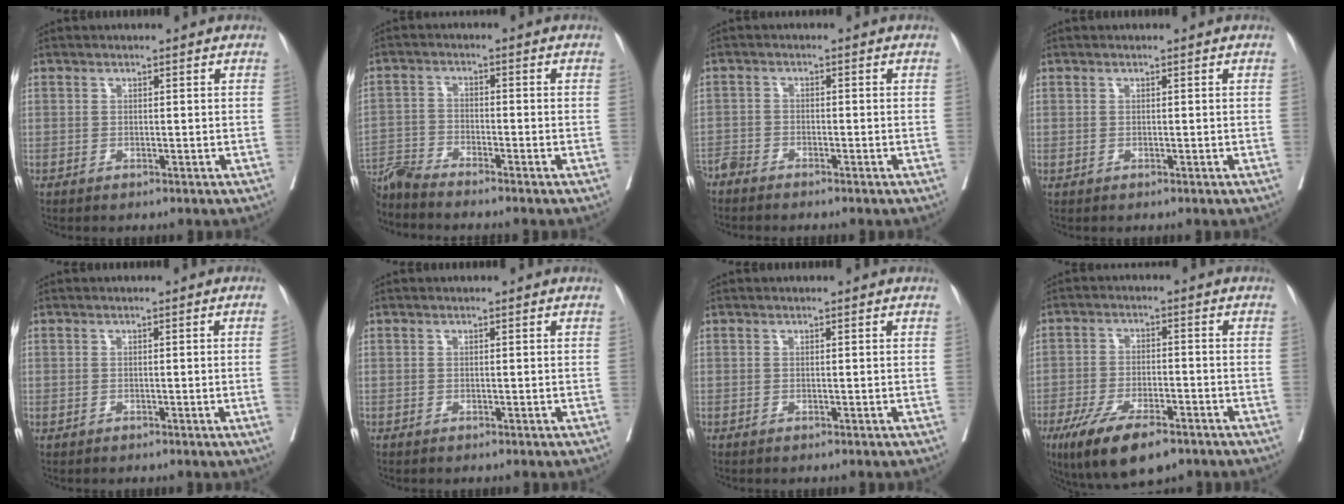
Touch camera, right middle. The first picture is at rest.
{"total": 6.0, "force": [-5.7, -1.3, 1.1], "torque": [-0.018, -0.011, -0.111]}
{"total": 2.3, "force": [-2.3, 0.2, 0.3], "torque": [-0.001, -0.006, -0.047]}
{"total": 0.0}
{"total": 1.4, "force": [-0.1, -0.4, 1.3], "torque": [-0.019, 0.002, -0.001]}
{"total": 0.0}
{"total": 0.0}
{"total": 11.1, "force": [-7.2, 3.3, 7.7], "torque": [-0.137, -0.018, -0.121]}